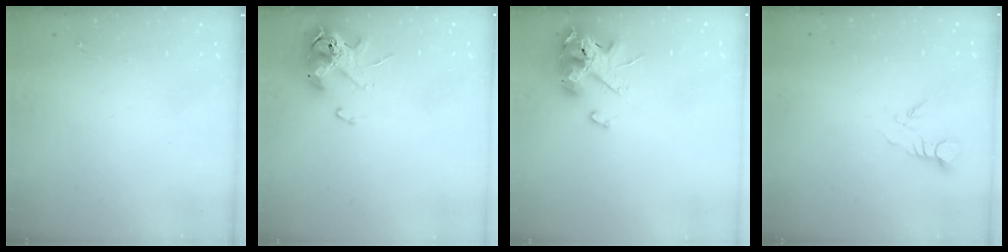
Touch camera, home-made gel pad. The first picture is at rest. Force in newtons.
{"total": 11.6, "press": 11.4, "slide": 2.0}
{"total": 14.4, "press": 14.3, "slide": 2.2}
{"total": 3.7, "press": 3.7, "slide": 0.1}